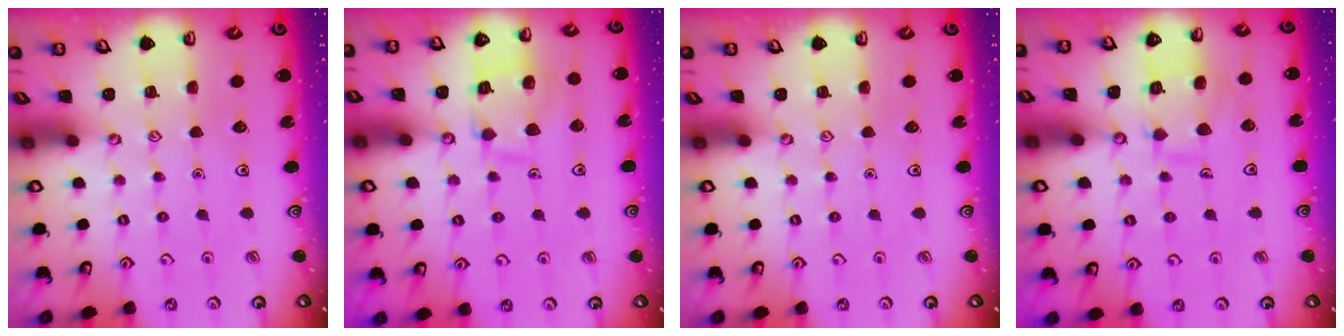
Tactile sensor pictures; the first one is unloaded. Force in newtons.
{"total": 11.0, "press": 11.0, "slide": 0.9}
{"total": 0.0}
{"total": 9.5, "press": 9.5, "slide": 0.9}